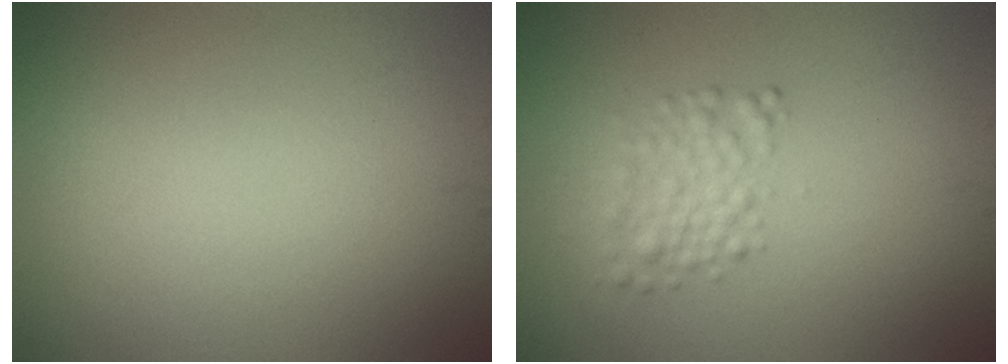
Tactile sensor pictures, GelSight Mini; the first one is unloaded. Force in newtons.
{"total": 2.3, "press": 2.3, "slide": 0.0}